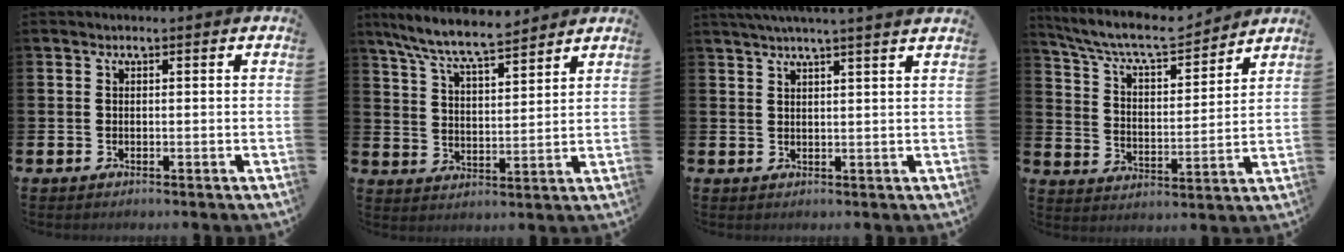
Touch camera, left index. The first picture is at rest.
{"total": 8.0, "force": [7.5, 0.7, 2.9], "torque": [-0.082, -0.038, 0.135]}
{"total": 3.1, "force": [2.9, -0.9, 0.7], "torque": [-0.021, -0.008, 0.054]}
{"total": 8.3, "force": [7.6, 1.7, 2.8], "torque": [-0.091, -0.049, 0.130]}